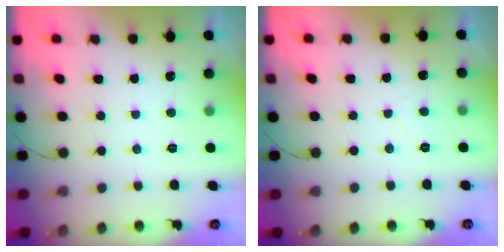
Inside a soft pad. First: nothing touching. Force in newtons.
{"total": 1.6, "press": 1.5, "slide": 0.4}